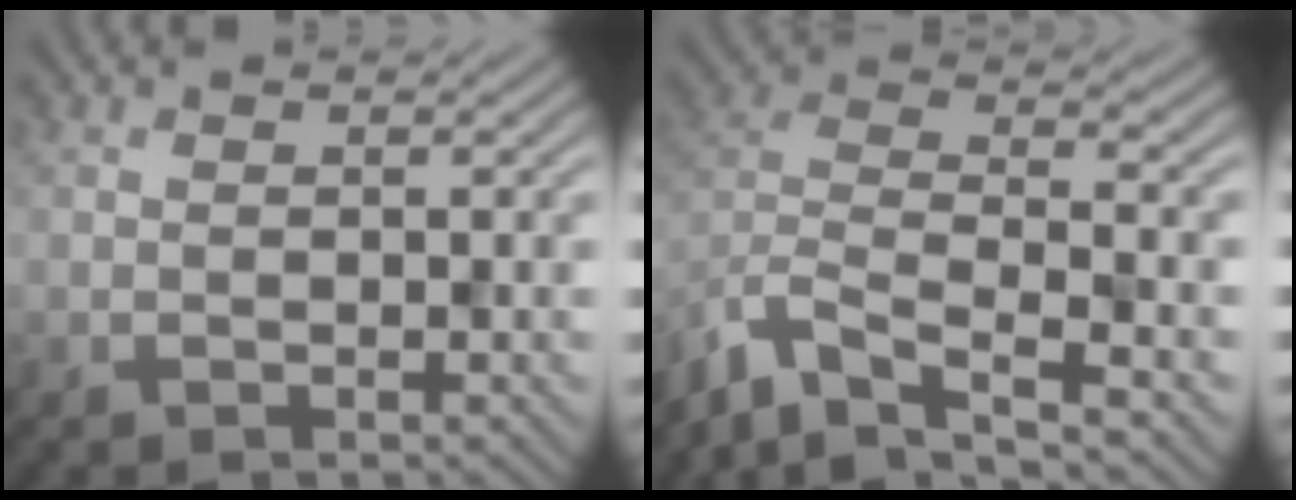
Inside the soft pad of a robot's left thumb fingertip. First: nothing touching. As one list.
[{"total": 10.4, "force": [-7.9, 3.2, 6.0], "torque": [-0.139, -0.010, -0.153]}]